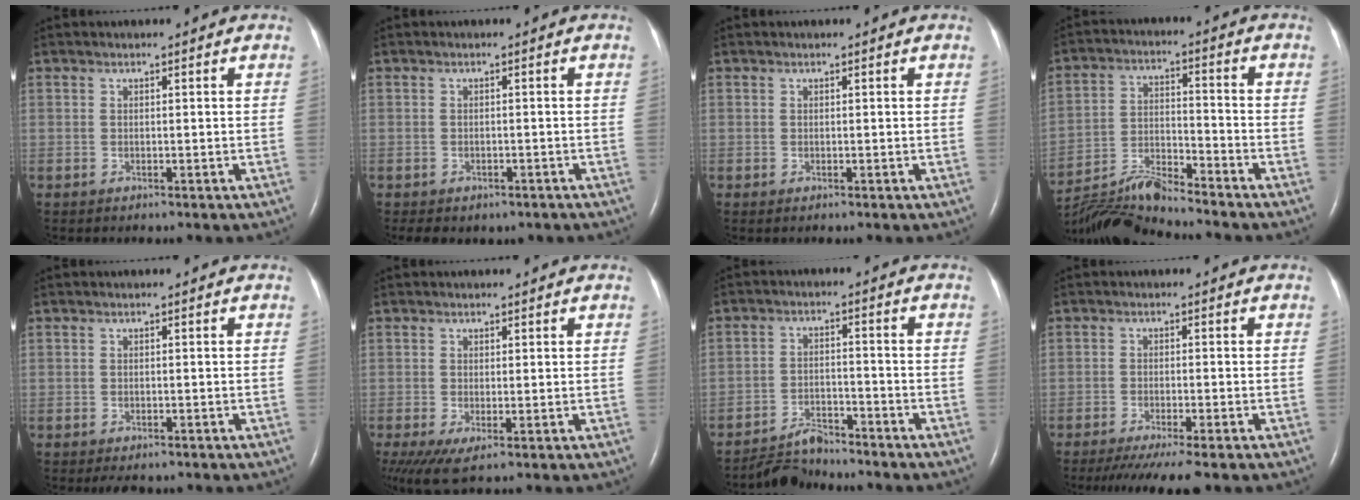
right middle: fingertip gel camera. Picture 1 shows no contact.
{"total": 5.2, "force": [-3.8, 3.0, 2.1], "torque": [-0.026, 0.007, -0.037]}
{"total": 0.0}
{"total": 8.4, "force": [-8.2, -1.3, 1.3], "torque": [-0.035, -0.002, -0.150]}
{"total": 2.0, "force": [-1.6, 0.9, 1.0], "torque": [-0.014, -0.003, -0.018]}
{"total": 4.5, "force": [-1.5, 1.4, 4.0], "torque": [-0.076, -0.015, -0.022]}
{"total": 4.9, "force": [-4.9, 0.7, 0.0], "torque": [-0.008, -0.009, -0.084]}
{"total": 7.9, "force": [-6.3, 0.0, 4.7], "torque": [-0.067, -0.020, -0.099]}